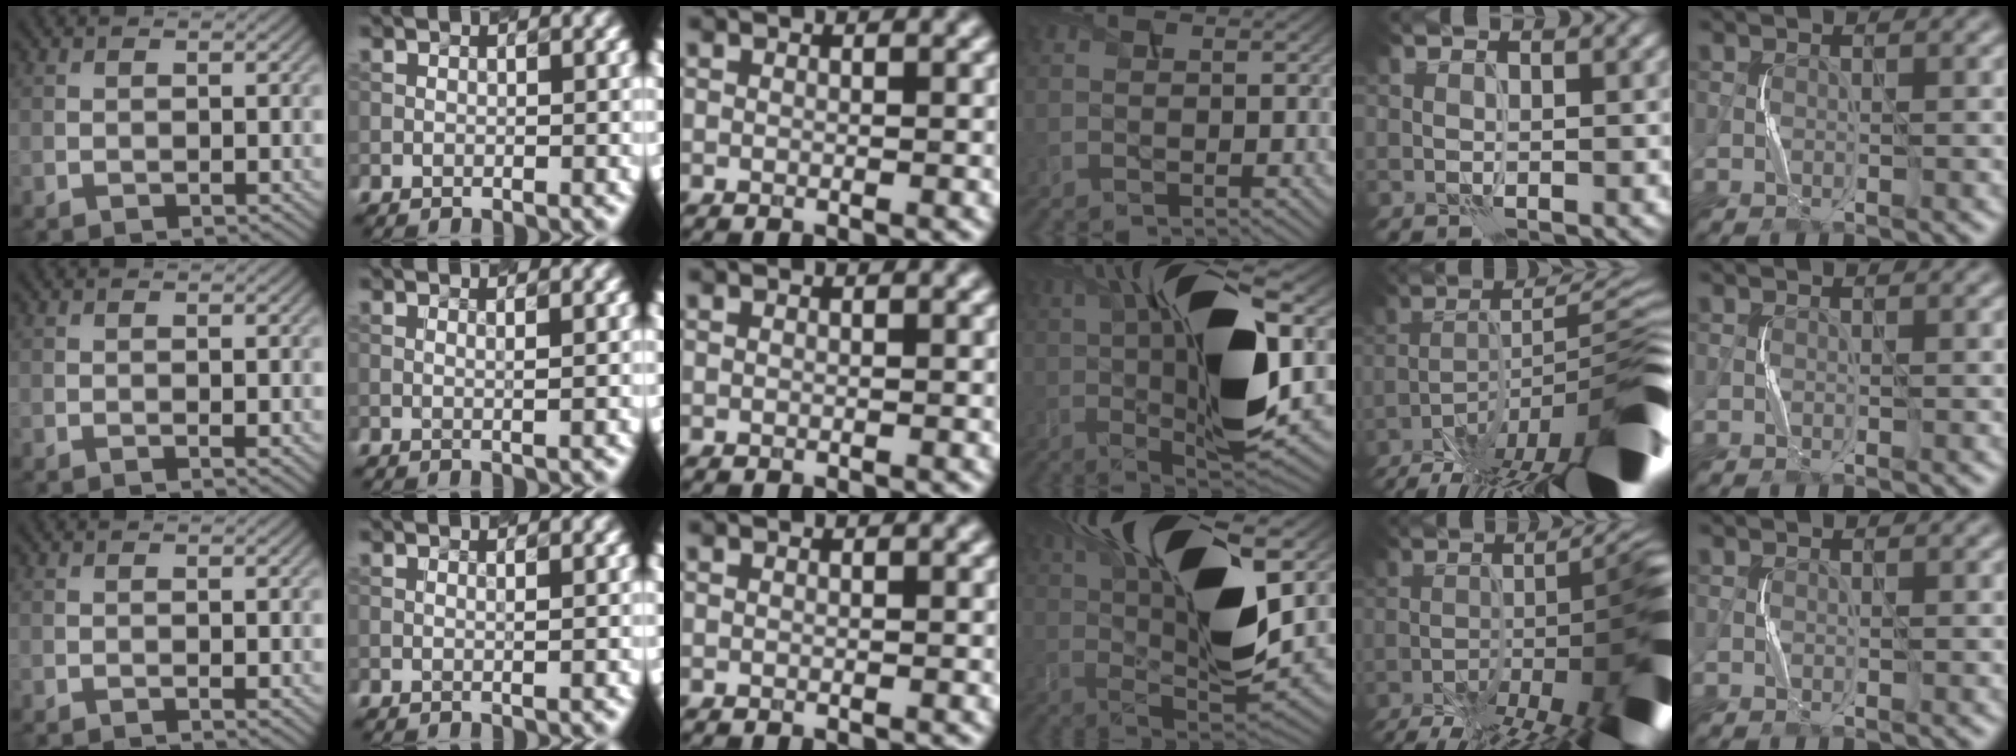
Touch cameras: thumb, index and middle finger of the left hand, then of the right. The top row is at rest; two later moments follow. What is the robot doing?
{"motion": "squeeze", "object": "paper clamp"}